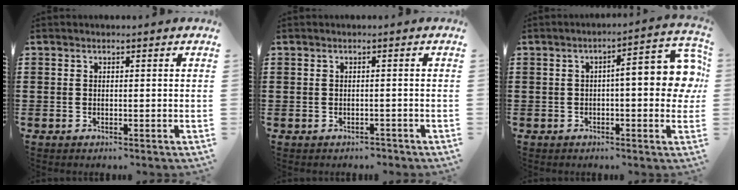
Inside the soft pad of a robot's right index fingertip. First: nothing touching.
{"total": 0.9, "force": [-0.8, 0.5, -0.1], "torque": [-0.001, 0.004, -0.018]}
{"total": 9.3, "force": [0.9, 2.5, 8.9], "torque": [-0.129, -0.002, 0.010]}